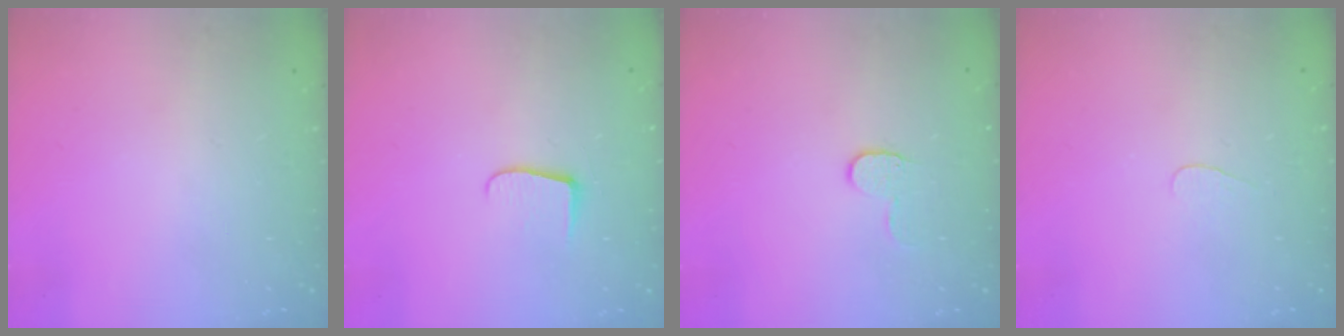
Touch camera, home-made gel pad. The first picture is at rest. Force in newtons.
{"total": 7.4, "press": 7.4, "slide": 0.6}
{"total": 5.7, "press": 5.7, "slide": 0.5}
{"total": 2.8, "press": 2.7, "slide": 0.3}